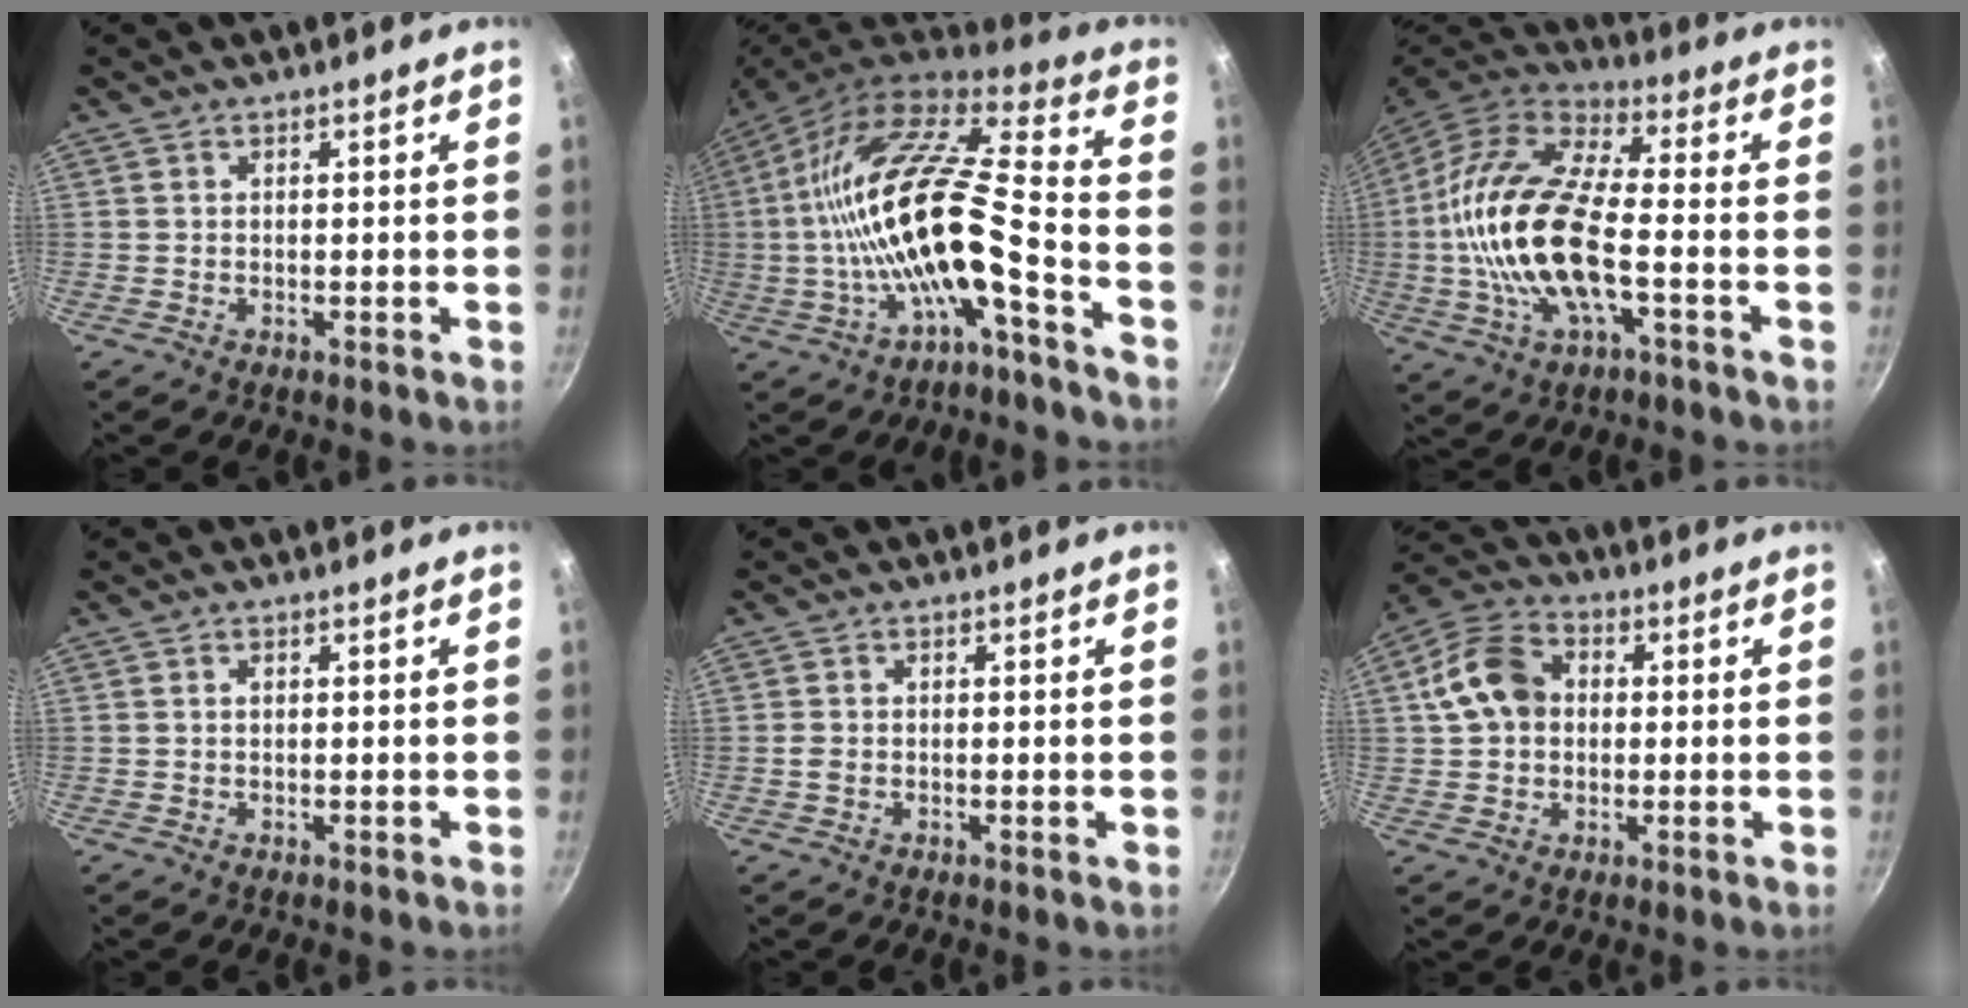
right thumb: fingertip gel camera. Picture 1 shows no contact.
{"total": 19.5, "force": [-5.2, 5.5, 18.0], "torque": [-0.320, 0.050, -0.102]}
{"total": 20.6, "force": [-2.9, 8.6, 18.5], "torque": [-0.364, 0.029, -0.069]}
{"total": 0.6, "force": [0.1, 0.4, 0.4], "torque": [-0.007, 0.002, 0.003]}
{"total": 1.1, "force": [-0.2, 0.8, 0.7], "torque": [-0.015, 0.003, -0.007]}
{"total": 10.6, "force": [1.1, 8.2, 6.6], "torque": [-0.099, 0.021, 0.003]}